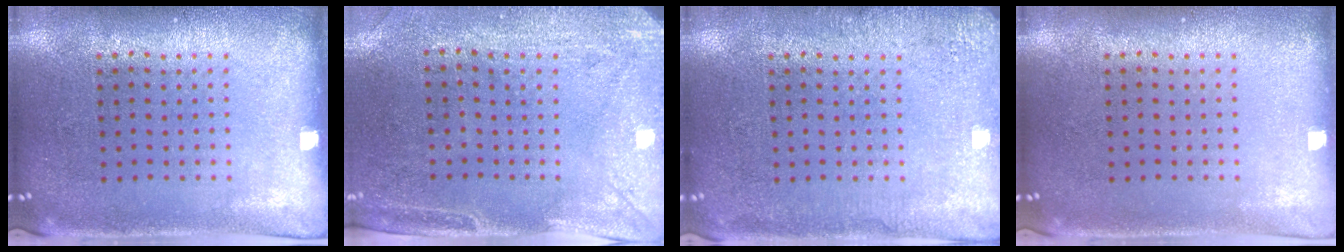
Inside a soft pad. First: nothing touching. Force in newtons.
{"total": 3.0, "press": 2.4, "slide": 1.8}
{"total": 2.8, "press": 2.8, "slide": 0.3}
{"total": 0.0}